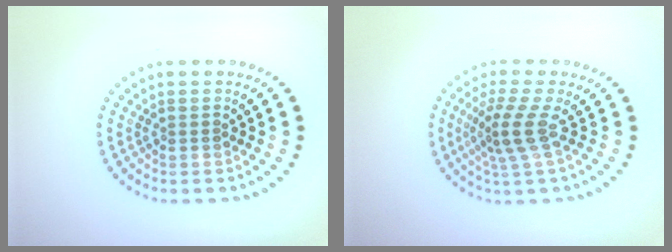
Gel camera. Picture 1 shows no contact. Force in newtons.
{"total": 3.0, "press": 2.2, "slide": 2.1}